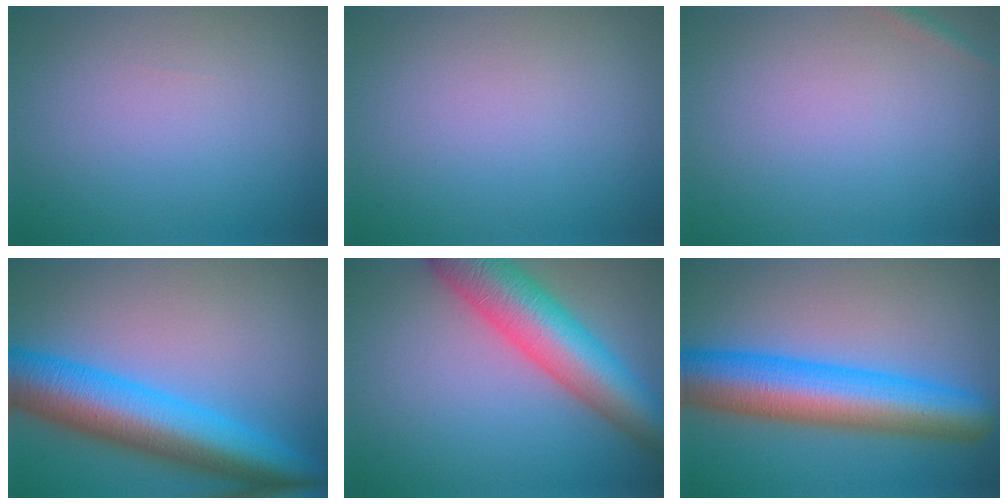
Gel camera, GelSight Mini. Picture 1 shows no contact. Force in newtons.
{"total": 0.0}
{"total": 0.8, "press": 0.8, "slide": 0.1}
{"total": 10.5, "press": 10.5, "slide": 0.2}
{"total": 9.1, "press": 9.1, "slide": 0.4}
{"total": 9.9, "press": 9.9, "slide": 0.2}